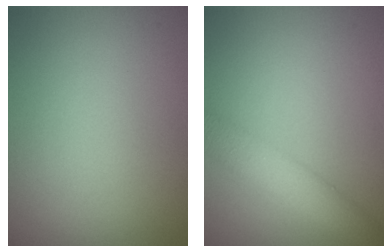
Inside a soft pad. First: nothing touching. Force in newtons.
{"total": 3.7, "press": 3.7, "slide": 0.2}